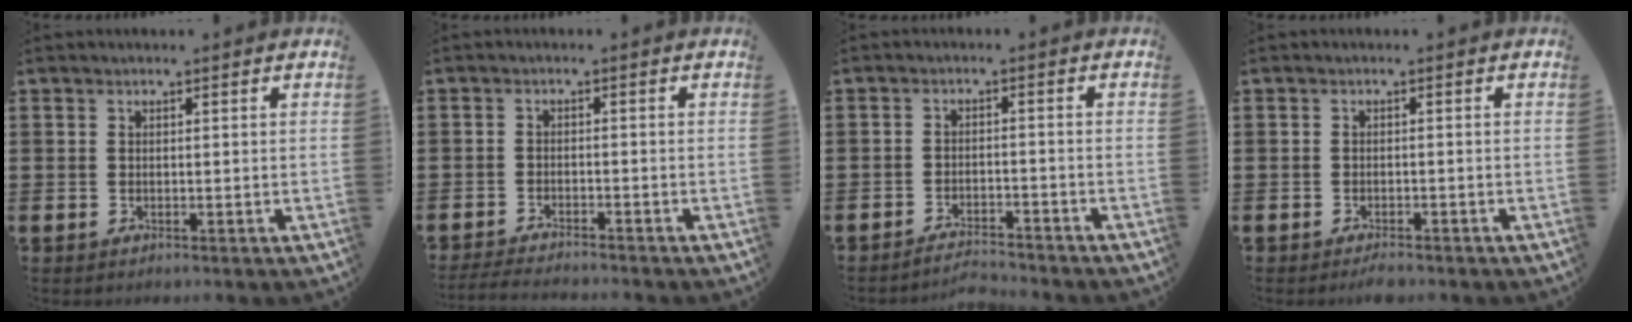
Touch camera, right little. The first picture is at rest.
{"total": 2.2, "force": [-2.1, -0.1, 0.4], "torque": [-0.006, 0.004, -0.044]}
{"total": 2.5, "force": [-2.5, -0.1, 0.1], "torque": [-0.006, 0.003, -0.054]}
{"total": 1.0, "force": [-0.9, 0.2, 0.3], "torque": [-0.007, -0.001, -0.019]}